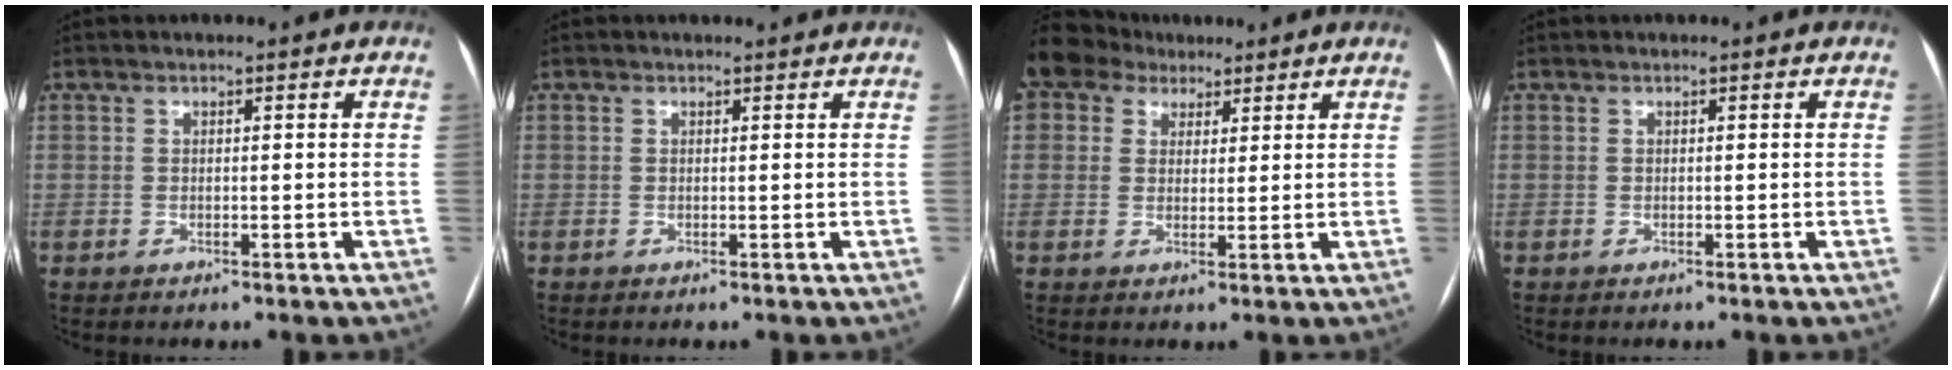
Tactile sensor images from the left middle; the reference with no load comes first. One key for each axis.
{"total": 1.2, "fx": 1.1, "fy": 0.3, "fz": 0.1, "tx": -0.011, "ty": 0.007, "tz": 0.012}
{"total": 11.8, "fx": 7.3, "fy": 8.4, "fz": 3.8, "tx": -0.108, "ty": 0.056, "tz": 0.135}
{"total": 0.0}